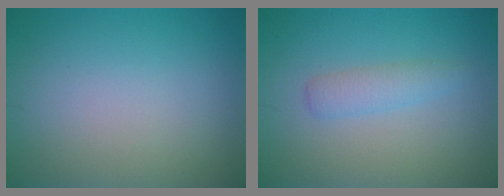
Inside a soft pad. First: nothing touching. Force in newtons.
{"total": 1.8, "press": 1.8, "slide": 0.1}